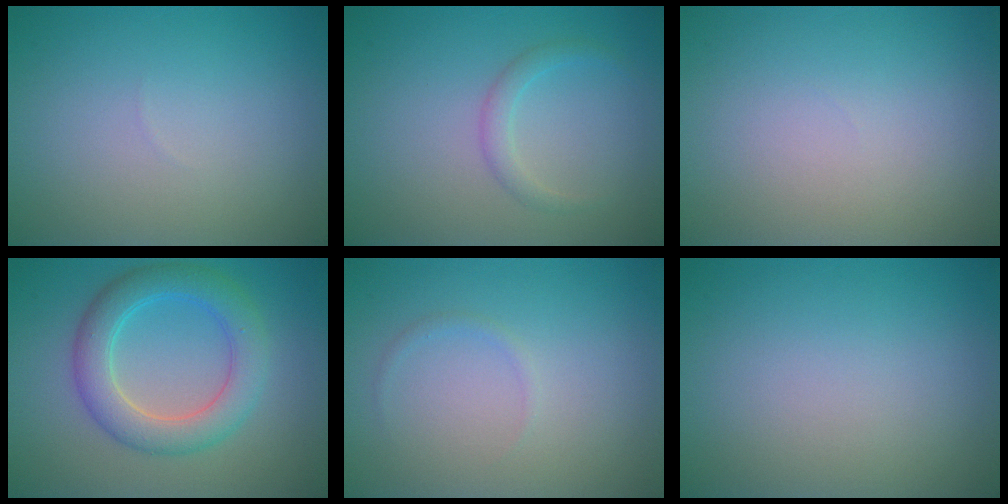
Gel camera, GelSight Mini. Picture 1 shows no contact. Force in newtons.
{"total": 1.4, "press": 1.4, "slide": 0.0}
{"total": 0.0}
{"total": 5.2, "press": 5.2, "slide": 0.2}
{"total": 0.7, "press": 0.7, "slide": 0.1}
{"total": 0.0}